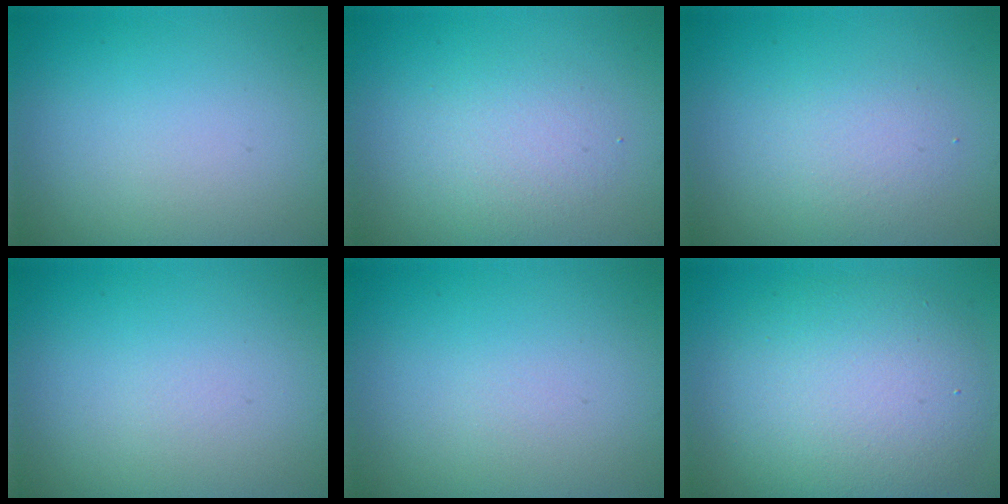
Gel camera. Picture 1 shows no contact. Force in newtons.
{"total": 2.5, "press": 2.5, "slide": 0.2}
{"total": 2.1, "press": 2.1, "slide": 0.1}
{"total": 0.0}
{"total": 0.0}
{"total": 7.8, "press": 7.7, "slide": 0.5}